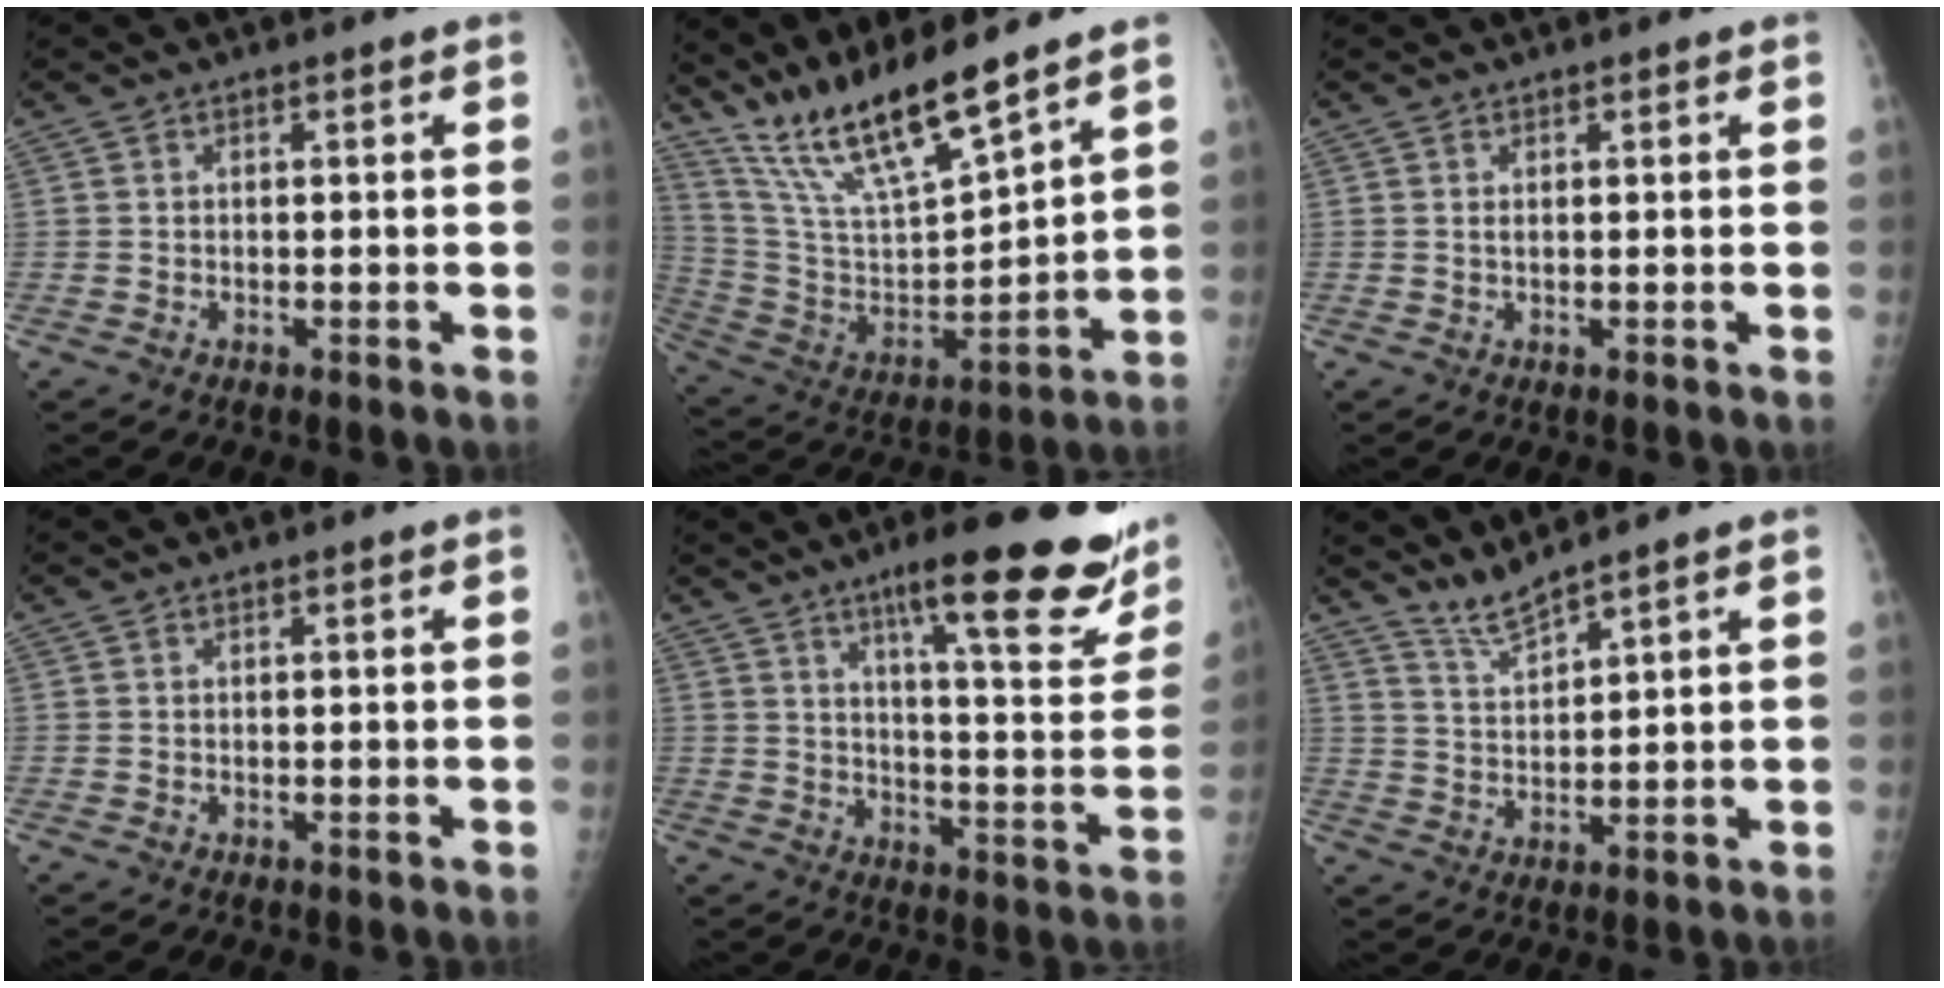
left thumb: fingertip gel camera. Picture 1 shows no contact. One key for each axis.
{"total": 18.1, "fx": 14.6, "fy": 2.5, "fz": 10.5, "tx": -0.180, "ty": -0.072, "tz": 0.289}
{"total": 0.7, "fx": 0.4, "fy": 0.2, "fz": 0.6, "tx": -0.010, "ty": -0.001, "tz": 0.009}
{"total": 0.0}
{"total": 22.8, "fx": 14.5, "fy": 4.3, "fz": 17.0, "tx": -0.201, "ty": -0.060, "tz": 0.203}
{"total": 4.6, "fx": 4.4, "fy": -0.5, "fz": 1.4, "tx": -0.032, "ty": -0.040, "tz": 0.098}